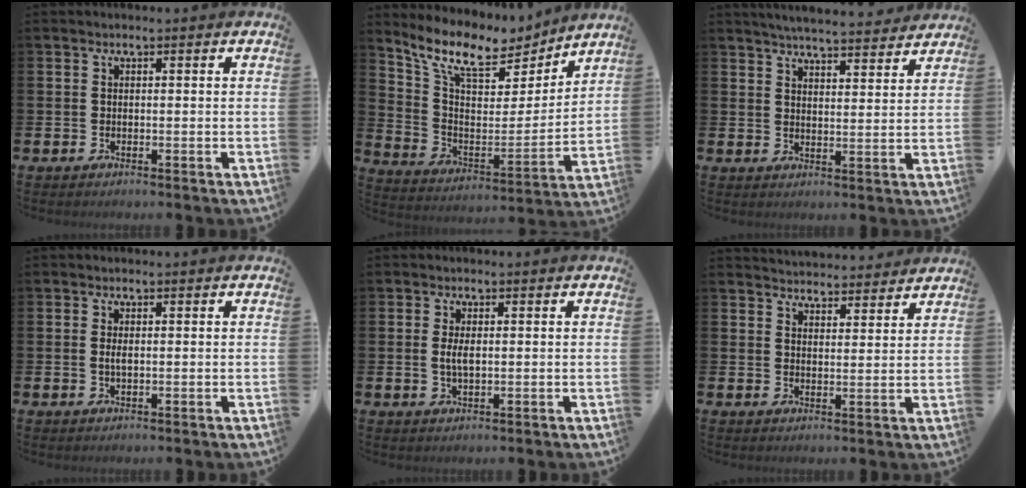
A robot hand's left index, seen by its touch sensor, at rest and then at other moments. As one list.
[{"total": 10.3, "force": [8.9, 3.6, 3.6], "torque": [-0.100, -0.063, 0.154]}, {"total": 5.3, "force": [5.2, 0.3, 0.6], "torque": [-0.019, -0.035, 0.091]}, {"total": 1.1, "force": [0.1, 0.4, 1.1], "torque": [-0.014, 0.001, -0.002]}, {"total": 2.6, "force": [0.2, 1.1, 2.4], "torque": [-0.041, 0.001, -0.001]}, {"total": 4.2, "force": [4.2, 0.6, -0.3], "torque": [0.001, -0.029, 0.073]}]